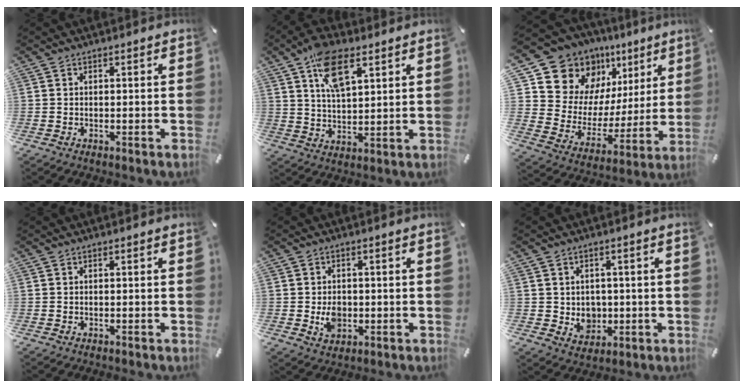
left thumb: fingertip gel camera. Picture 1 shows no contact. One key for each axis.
{"total": 11.3, "fx": 6.2, "fy": 5.3, "fz": 7.8, "tx": -0.140, "ty": -0.013, "tz": 0.112}
{"total": 17.9, "fx": 12.1, "fy": 12.1, "fz": 5.5, "tx": -0.091, "ty": -0.096, "tz": 0.224}
{"total": 0.0}
{"total": 5.2, "fx": -0.7, "fy": 4.1, "fz": 3.0, "tx": -0.043, "ty": -0.001, "tz": -0.012}
{"total": 5.4, "fx": -0.1, "fy": 5.0, "fz": 1.9, "tx": -0.025, "ty": -0.001, "tz": -0.002}